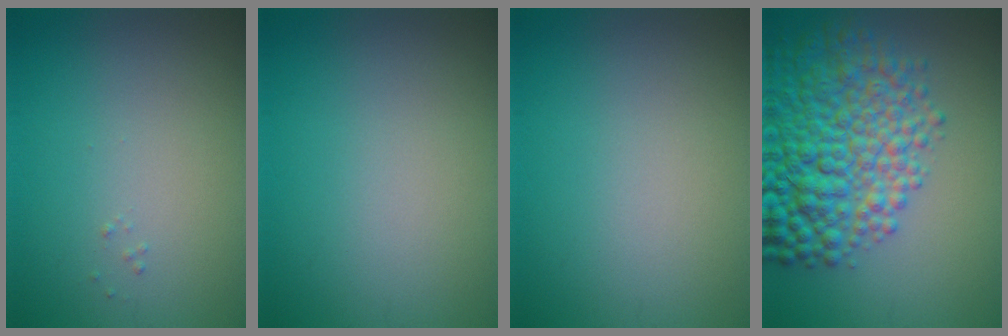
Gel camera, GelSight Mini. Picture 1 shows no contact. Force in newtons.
{"total": 0.0}
{"total": 0.0}
{"total": 9.2, "press": 9.2, "slide": 0.3}